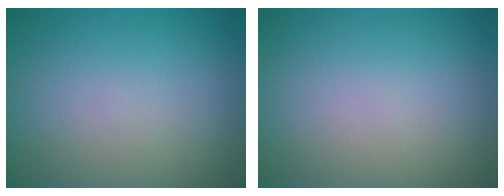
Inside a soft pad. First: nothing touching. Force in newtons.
{"total": 0.0}